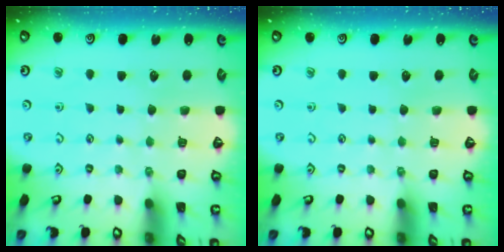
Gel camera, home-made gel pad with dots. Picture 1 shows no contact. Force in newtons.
{"total": 0.0}